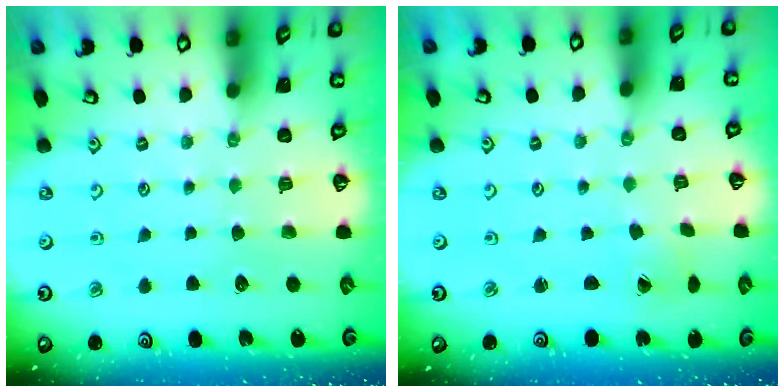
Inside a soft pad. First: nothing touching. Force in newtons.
{"total": 1.2, "press": 1.2, "slide": 0.1}